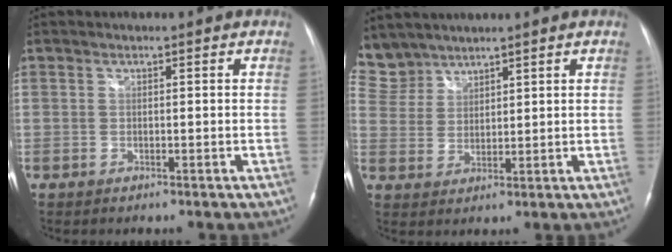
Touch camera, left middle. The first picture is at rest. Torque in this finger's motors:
{"motor_torque": [0.42, -0.44, 0.04, -0.04]}